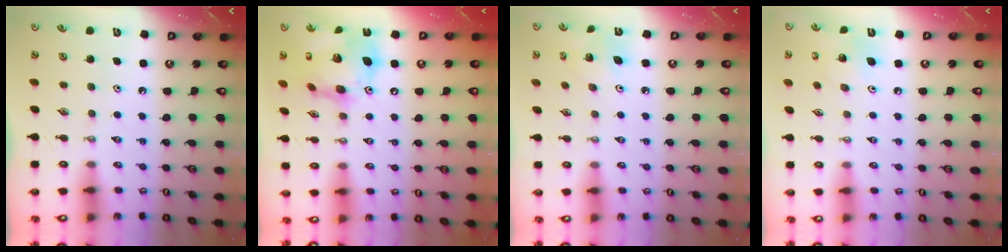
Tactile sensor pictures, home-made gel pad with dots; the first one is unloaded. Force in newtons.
{"total": 19.2, "press": 19.1, "slide": 2.0}
{"total": 5.2, "press": 5.2, "slide": 0.2}
{"total": 9.3, "press": 9.2, "slide": 1.6}